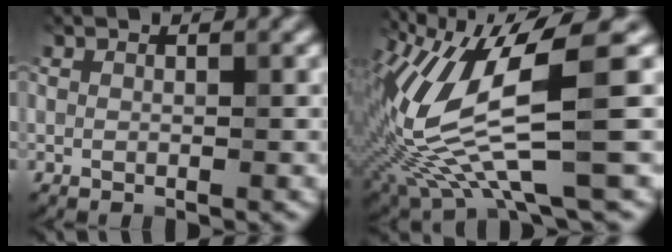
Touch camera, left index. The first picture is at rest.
{"total": 11.9, "force": [-0.2, 2.9, 11.5], "torque": [-0.248, -0.014, 0.021]}